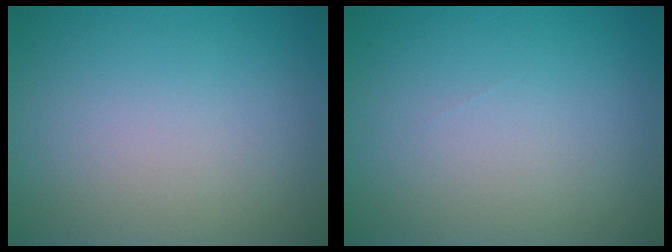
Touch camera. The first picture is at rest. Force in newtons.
{"total": 0.0}